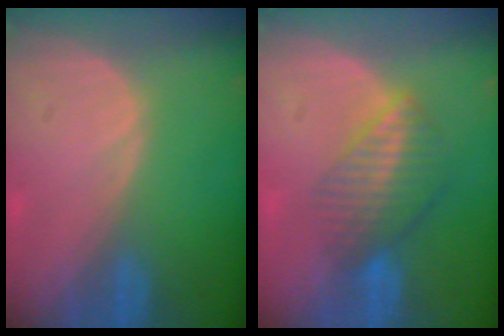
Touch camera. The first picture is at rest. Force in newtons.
{"total": 6.7, "press": 5.8, "slide": 3.4}